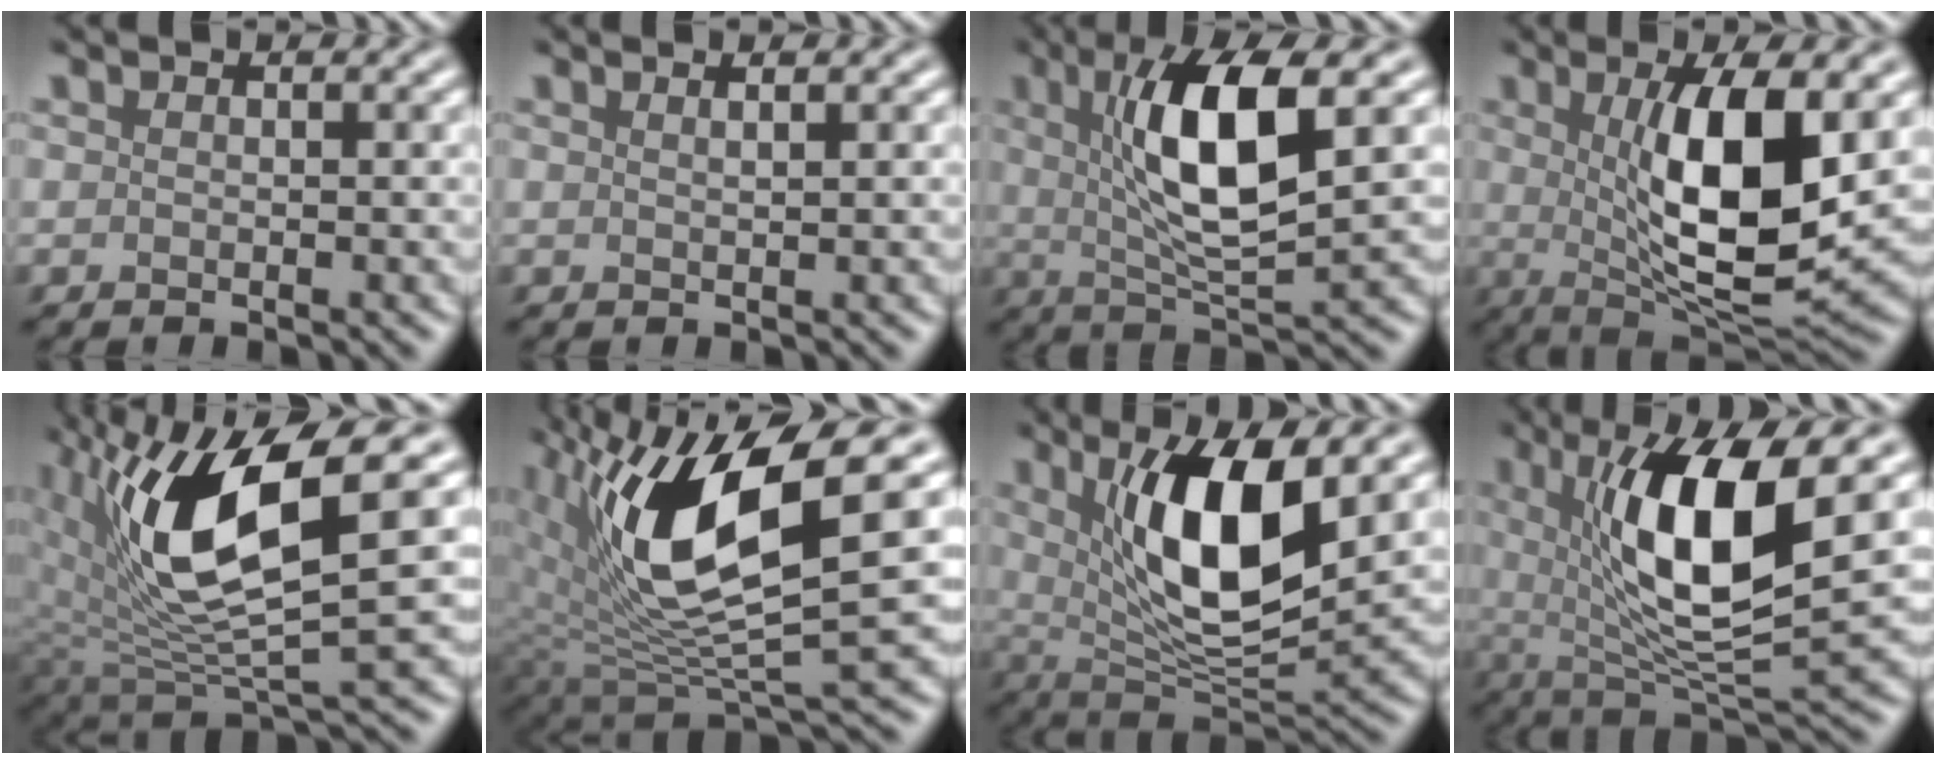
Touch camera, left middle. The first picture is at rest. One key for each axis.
{"total": 1.4, "fx": 0.8, "fy": 0.5, "fz": 1.0, "tx": -0.004, "ty": 0.002, "tz": 0.002}
{"total": 8.8, "fx": 2.0, "fy": 2.3, "fz": 8.2, "tx": -0.139, "ty": -0.005, "tz": 0.039}
{"total": 10.5, "fx": 1.3, "fy": 3.1, "fz": 9.9, "tx": -0.154, "ty": -0.011, "tz": 0.027}
{"total": 10.8, "fx": 2.6, "fy": 4.0, "fz": 9.7, "tx": -0.191, "ty": -0.008, "tz": 0.050}
{"total": 12.1, "fx": 3.2, "fy": 4.1, "fz": 10.9, "tx": -0.212, "ty": -0.009, "tz": 0.063}
{"total": 10.0, "fx": 2.7, "fy": 3.3, "fz": 9.1, "tx": -0.152, "ty": -0.014, "tz": 0.050}
{"total": 10.9, "fx": 2.5, "fy": 3.0, "fz": 10.1, "tx": -0.163, "ty": -0.012, "tz": 0.049}